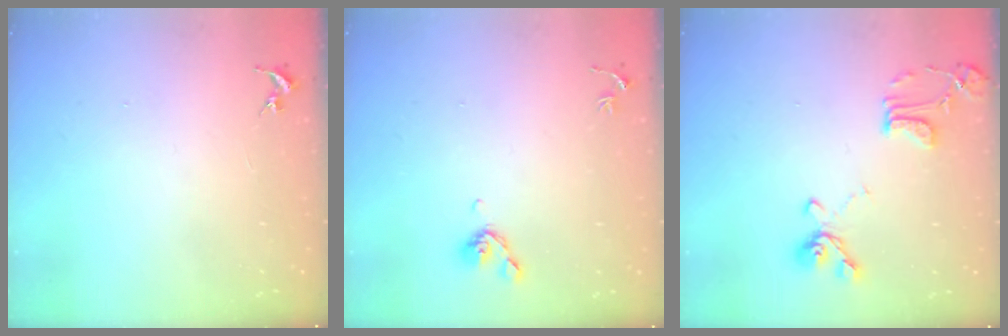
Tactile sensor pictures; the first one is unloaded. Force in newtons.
{"total": 6.4, "press": 6.3, "slide": 1.3}
{"total": 15.7, "press": 15.7, "slide": 1.5}